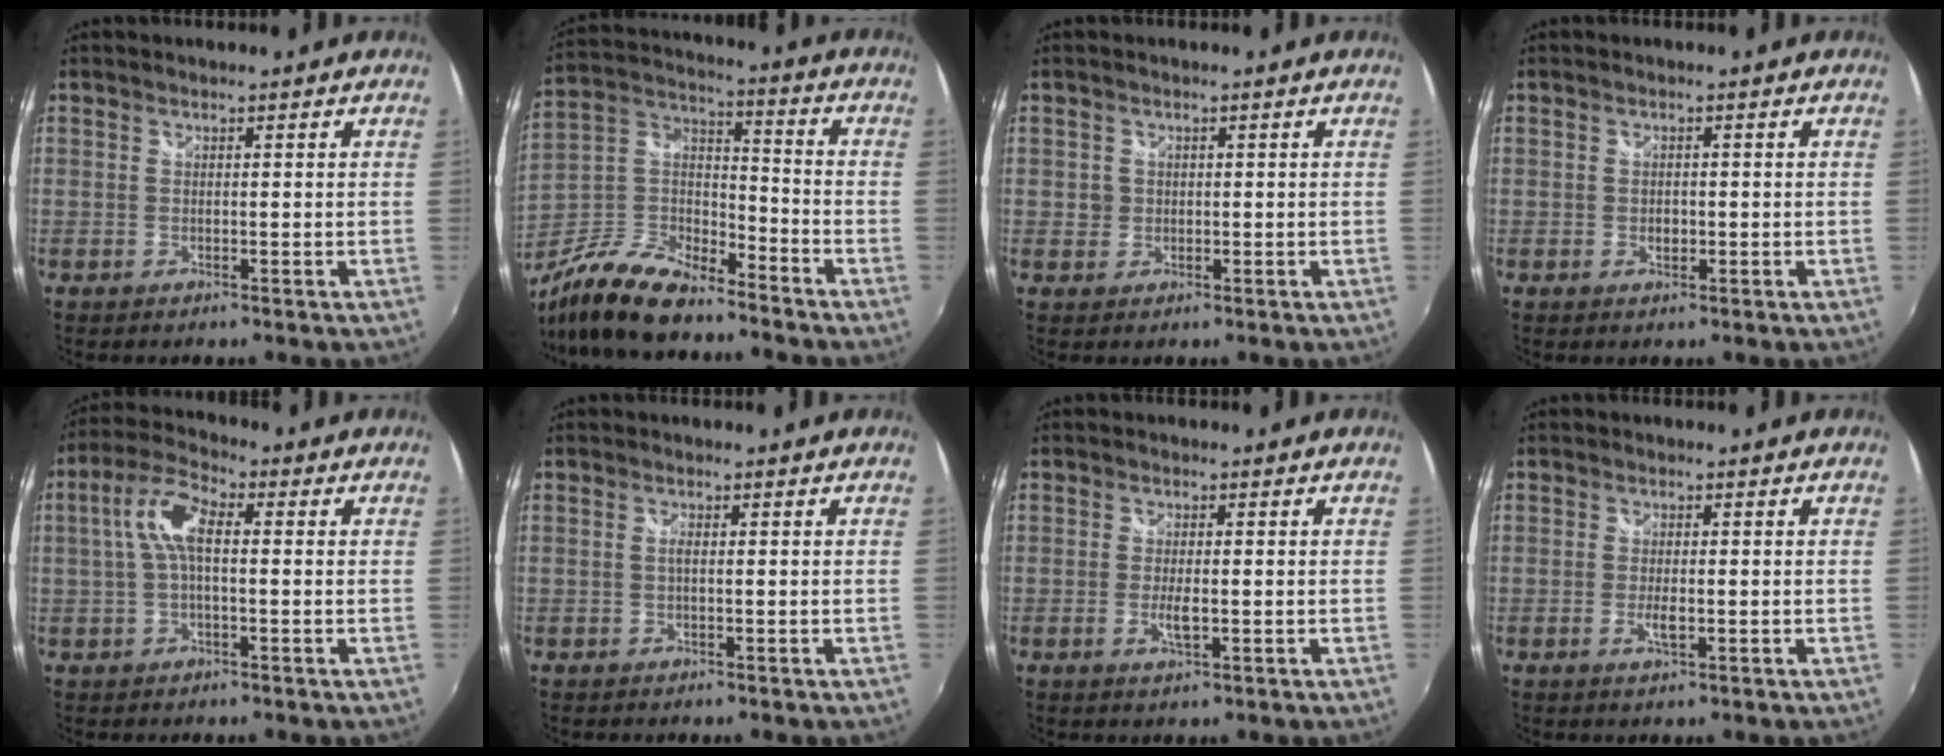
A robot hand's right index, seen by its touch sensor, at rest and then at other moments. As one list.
[{"total": 16.8, "force": [-12.4, 6.1, 9.5], "torque": [-0.216, -0.005, -0.237]}, {"total": 1.9, "force": [-0.1, 1.8, 0.3], "torque": [-0.001, 0.000, -0.003]}, {"total": 1.4, "force": [-0.4, 1.1, 0.8], "torque": [-0.013, 0.000, -0.008]}, {"total": 7.4, "force": [0.5, 2.9, 6.8], "torque": [-0.142, 0.021, 0.008]}, {"total": 0.9, "force": [-0.1, 0.0, 0.9], "torque": [-0.016, 0.002, -0.004]}, {"total": 2.9, "force": [-0.7, 0.9, 2.7], "torque": [-0.052, -0.006, -0.012]}, {"total": 2.2, "force": [-0.6, 0.7, 2.0], "torque": [-0.038, -0.005, -0.010]}]